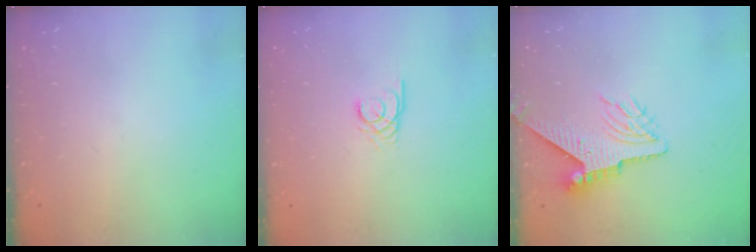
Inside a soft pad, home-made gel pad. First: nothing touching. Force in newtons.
{"total": 2.4, "press": 2.4, "slide": 0.3}
{"total": 8.4, "press": 8.3, "slide": 1.2}